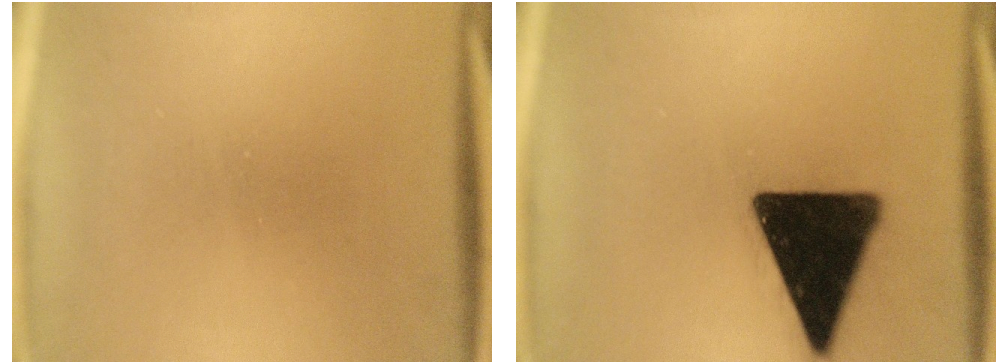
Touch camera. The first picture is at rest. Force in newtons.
{"total": 19.1}